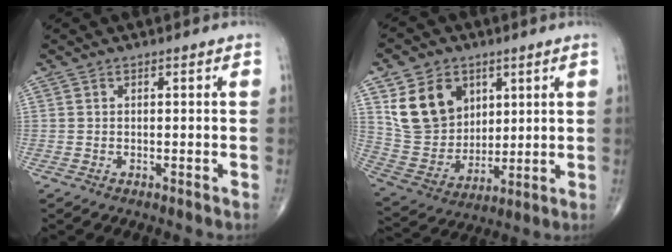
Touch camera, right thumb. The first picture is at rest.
{"total": 15.1, "force": [6.1, 11.6, 7.5], "torque": [-0.107, -0.025, 0.130]}